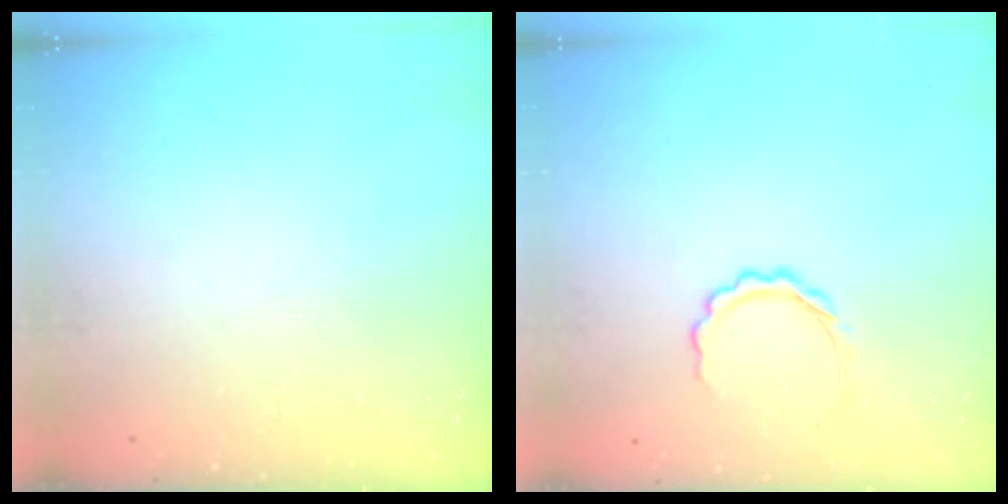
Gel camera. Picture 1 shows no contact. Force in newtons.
{"total": 4.9, "press": 4.9, "slide": 0.7}